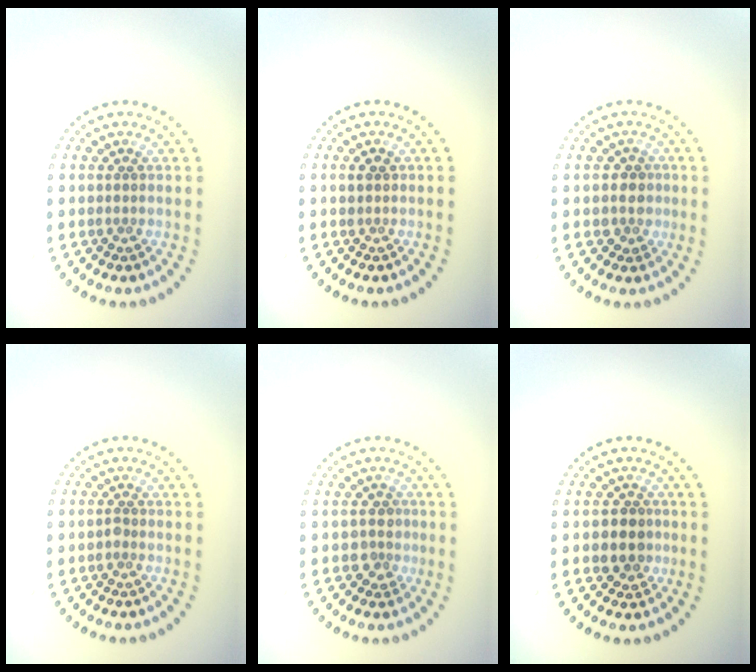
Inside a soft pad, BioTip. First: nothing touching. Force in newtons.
{"total": 1.0, "press": 0.9, "slide": 0.3}
{"total": 2.2, "press": 1.9, "slide": 1.2}
{"total": 0.6, "press": 0.5, "slide": 0.4}
{"total": 1.6, "press": 1.3, "slide": 1.0}
{"total": 2.6, "press": 2.3, "slide": 1.0}